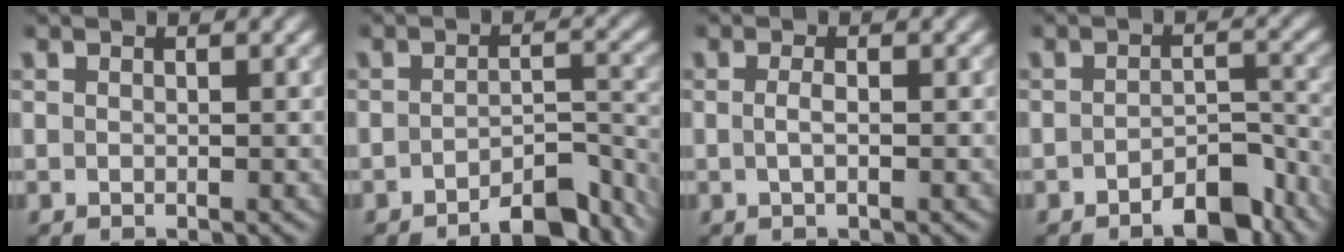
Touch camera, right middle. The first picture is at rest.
{"total": 5.1, "force": [-4.1, 1.3, 2.7], "torque": [-0.033, 0.007, -0.061]}
{"total": 1.1, "force": [-0.1, 0.3, 1.1], "torque": [-0.021, -0.003, -0.004]}
{"total": 4.5, "force": [-3.0, 1.9, 2.7], "torque": [-0.032, 0.009, -0.047]}